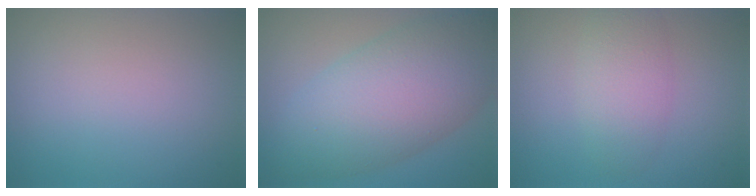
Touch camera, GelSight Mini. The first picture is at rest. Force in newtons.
{"total": 10.0, "press": 10.0, "slide": 0.3}
{"total": 3.4, "press": 3.4, "slide": 0.1}